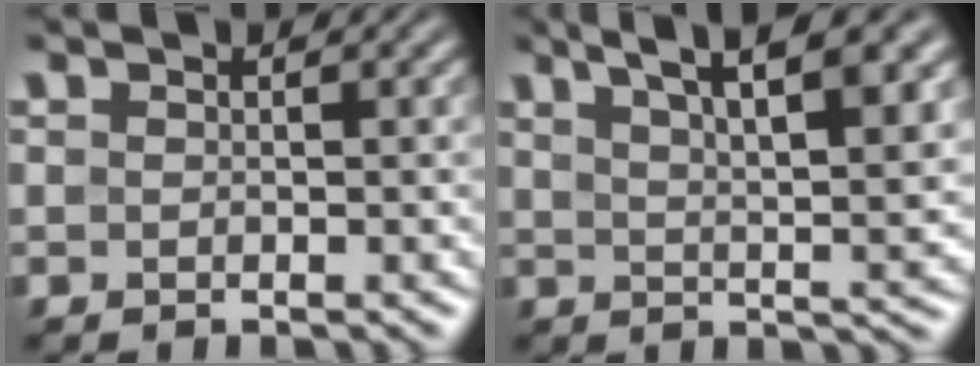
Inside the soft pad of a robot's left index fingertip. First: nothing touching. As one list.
[{"total": 8.0, "force": [4.7, 2.0, 6.3], "torque": [-0.077, 0.018, 0.068]}]